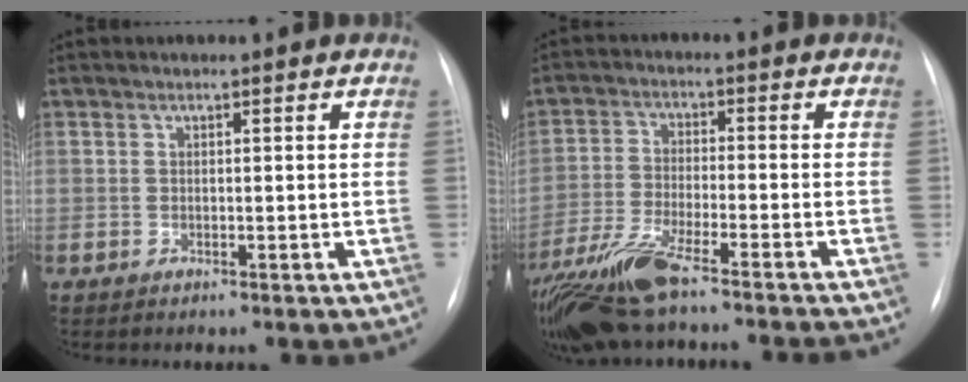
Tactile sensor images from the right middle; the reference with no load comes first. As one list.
[{"total": 14.3, "force": [-11.4, 0.2, 8.6], "torque": [-0.181, -0.037, -0.204]}]